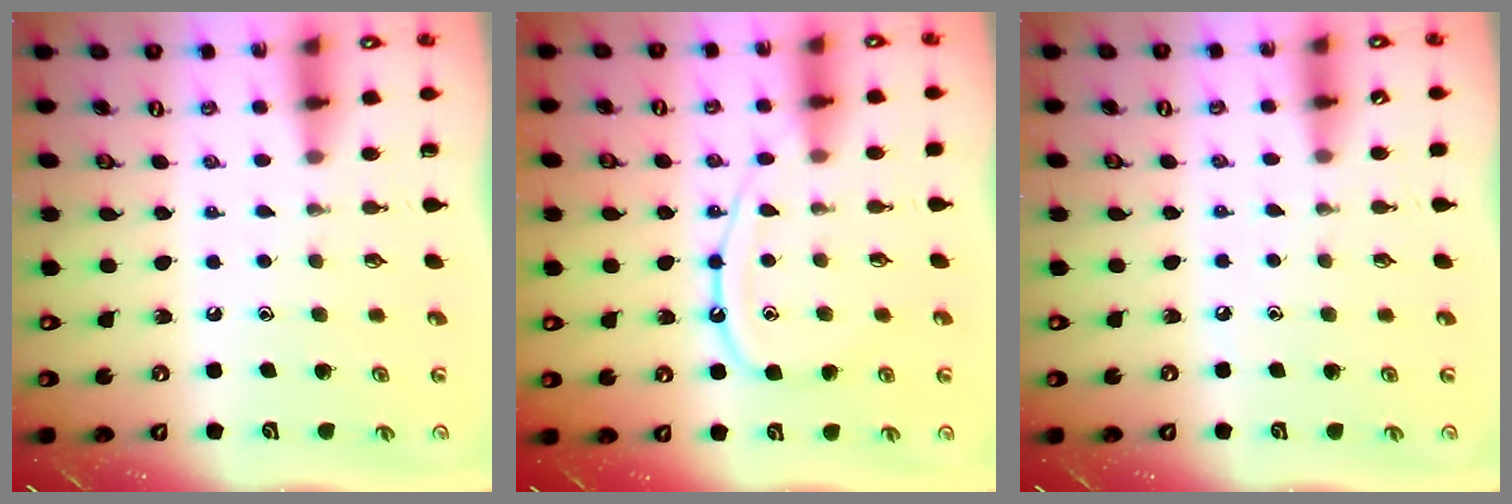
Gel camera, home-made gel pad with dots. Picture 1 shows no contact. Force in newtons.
{"total": 11.8, "press": 11.8, "slide": 1.1}
{"total": 2.3, "press": 2.3, "slide": 0.4}